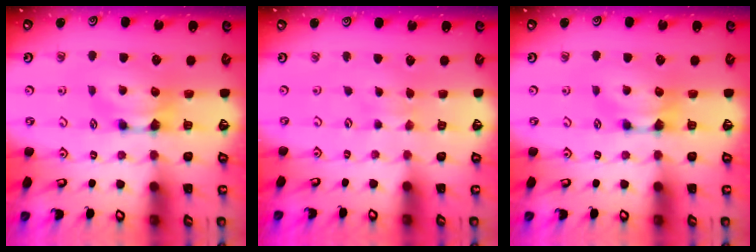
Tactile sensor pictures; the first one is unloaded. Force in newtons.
{"total": 2.9, "press": 2.9, "slide": 0.0}
{"total": 0.0}